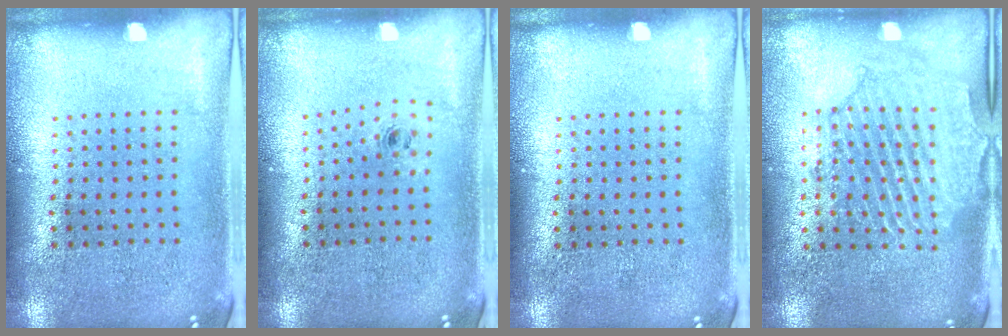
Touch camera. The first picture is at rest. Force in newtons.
{"total": 0.7, "press": 0.3, "slide": 0.6}
{"total": 0.0}
{"total": 2.1, "press": 2.0, "slide": 0.6}